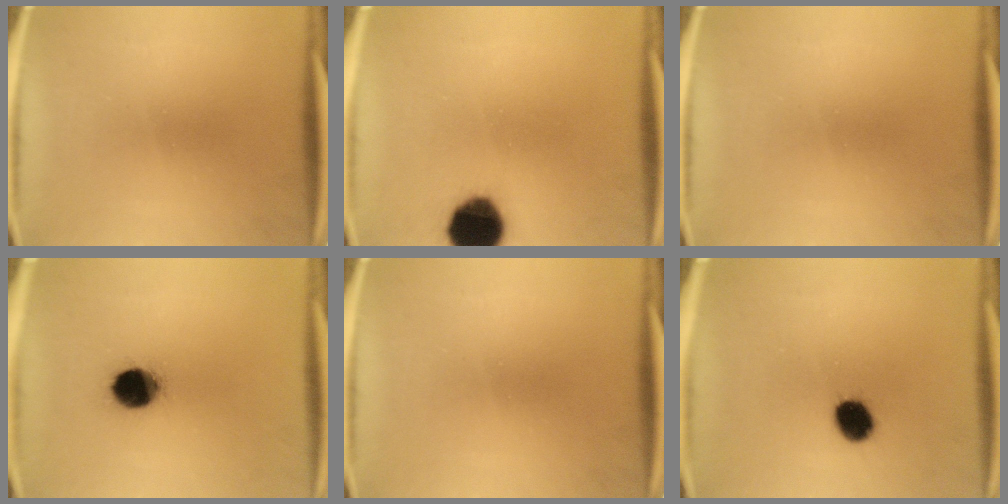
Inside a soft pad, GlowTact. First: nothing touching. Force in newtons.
{"total": 13.1}
{"total": 0.0}
{"total": 10.7}
{"total": 0.0}
{"total": 7.2}